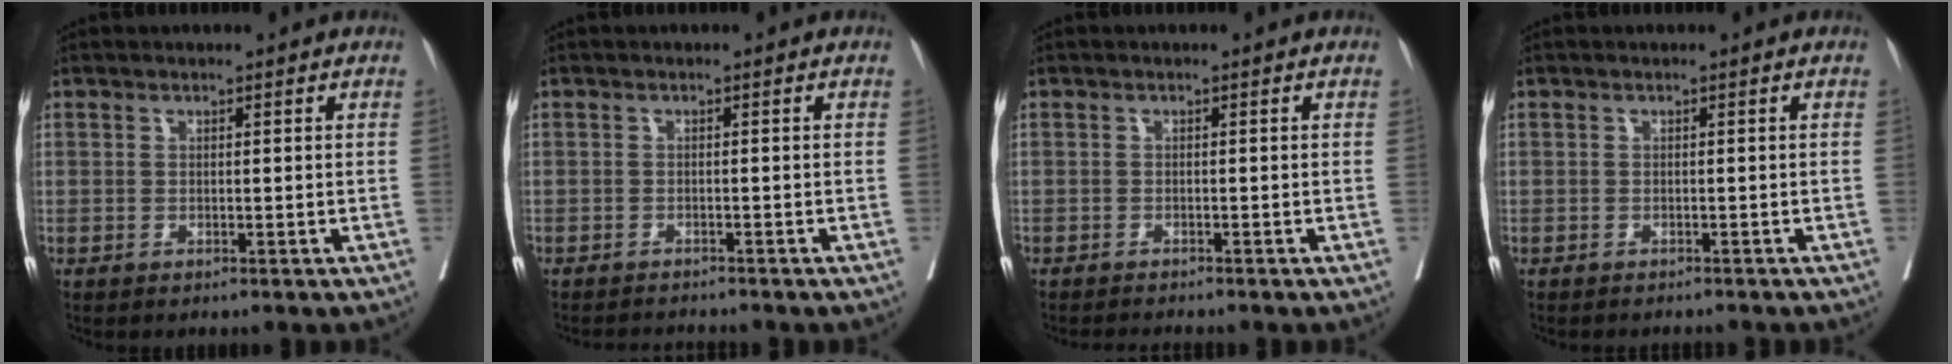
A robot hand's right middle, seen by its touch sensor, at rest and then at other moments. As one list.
[{"total": 3.5, "force": [-3.4, -0.2, 0.7], "torque": [-0.008, -0.009, -0.050]}, {"total": 3.4, "force": [-3.2, -0.3, 1.2], "torque": [-0.015, -0.006, -0.048]}, {"total": 3.3, "force": [-3.2, 0.4, 0.7], "torque": [-0.004, -0.006, -0.041]}]